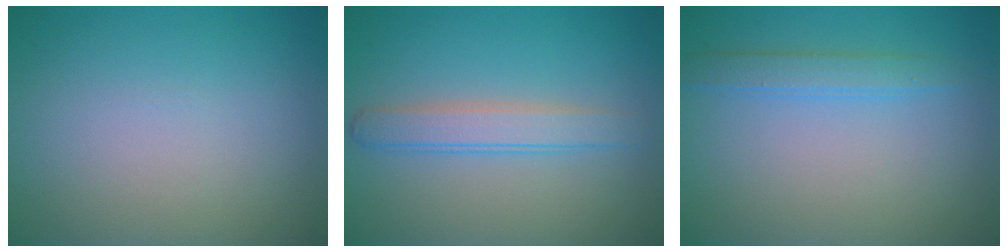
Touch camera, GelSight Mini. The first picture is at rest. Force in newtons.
{"total": 2.7, "press": 2.7, "slide": 0.1}
{"total": 1.9, "press": 1.9, "slide": 0.1}